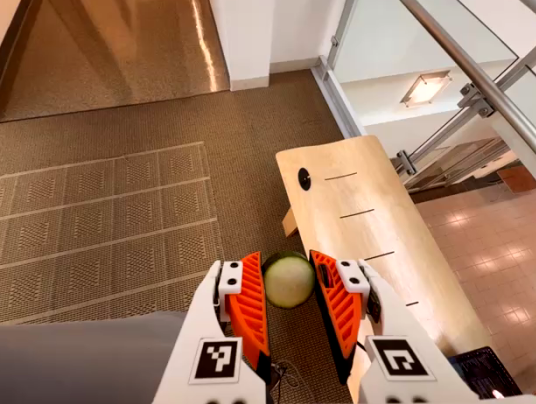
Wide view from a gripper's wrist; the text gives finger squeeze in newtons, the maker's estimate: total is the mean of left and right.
{"total": 10.7, "left": 10.9, "right": 10.6}